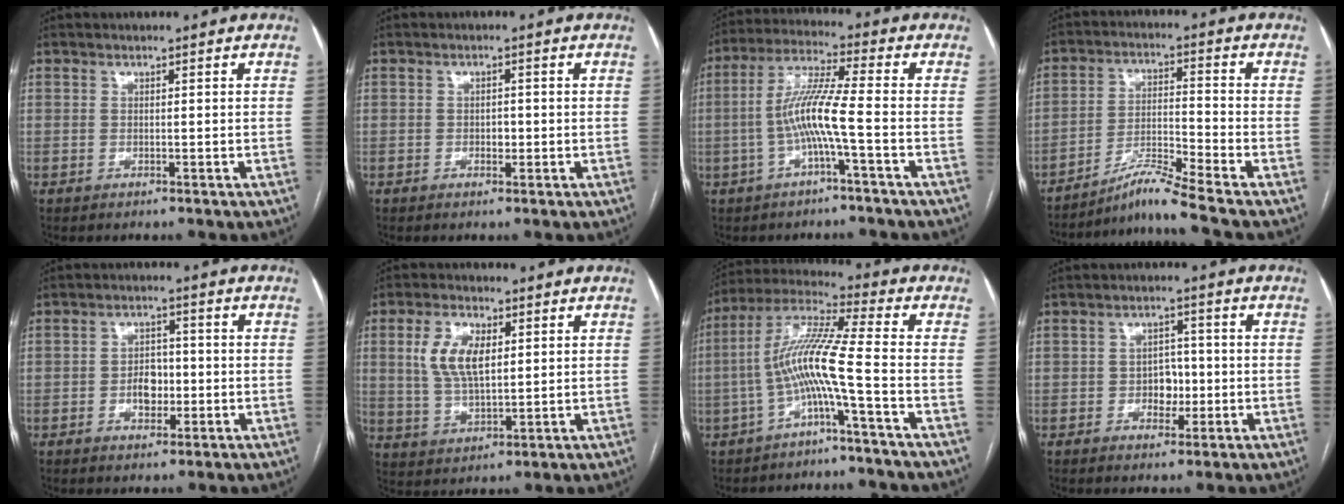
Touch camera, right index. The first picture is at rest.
{"total": 1.6, "force": [-0.3, 1.0, 1.1], "torque": [-0.017, 0.002, -0.004]}
{"total": 8.3, "force": [-2.1, -0.4, 8.0], "torque": [-0.164, 0.016, -0.042]}
{"total": 7.9, "force": [-6.7, -2.4, 3.4], "torque": [-0.070, -0.017, -0.120]}
{"total": 4.4, "force": [-1.0, 2.9, 3.2], "torque": [-0.052, 0.008, -0.013]}
{"total": 8.3, "force": [2.2, 3.8, 7.0], "torque": [-0.149, 0.010, 0.047]}
{"total": 9.8, "force": [-3.0, -0.9, 9.2], "torque": [-0.189, 0.022, -0.064]}
{"total": 4.0, "force": [-0.9, 2.8, 2.7], "torque": [-0.036, 0.010, -0.010]}